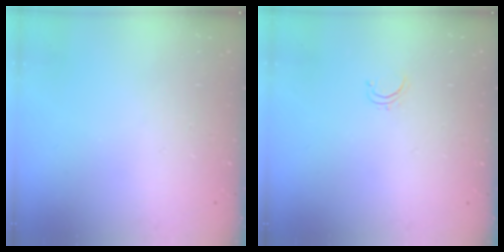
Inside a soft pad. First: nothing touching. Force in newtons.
{"total": 2.8, "press": 2.8, "slide": 0.2}